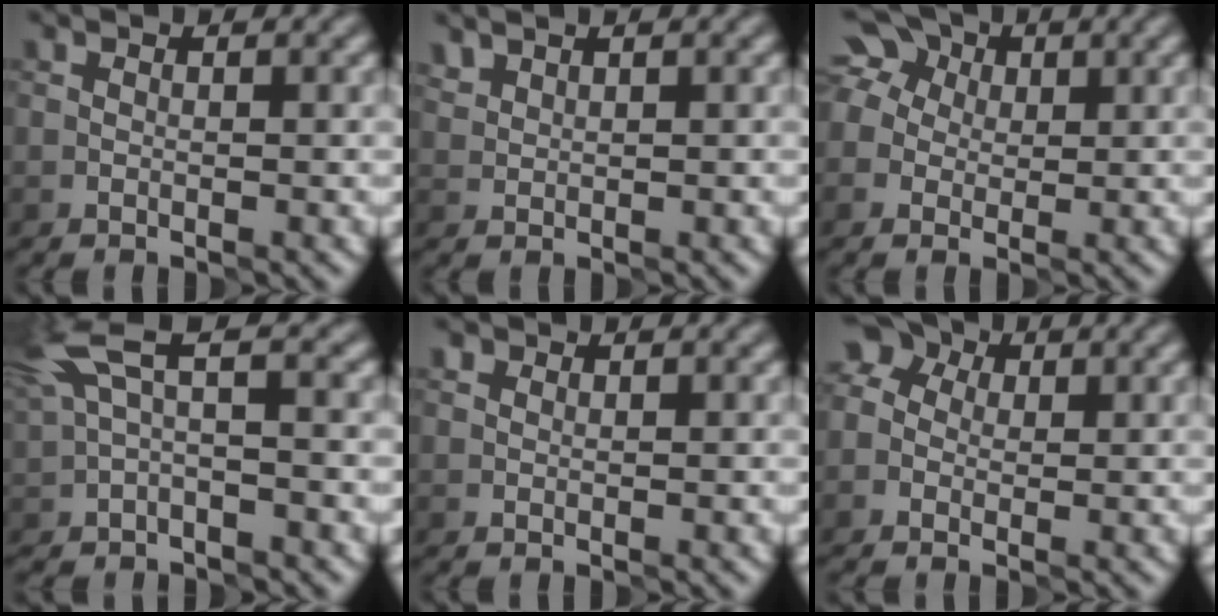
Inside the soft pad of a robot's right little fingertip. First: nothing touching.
{"total": 1.2, "force": [1.1, 0.5, 0.0], "torque": [-0.003, 0.003, 0.028]}
{"total": 7.6, "force": [2.8, 6.0, 3.6], "torque": [-0.064, 0.040, 0.020]}
{"total": 4.1, "force": [1.8, 1.2, 3.5], "torque": [-0.077, 0.011, 0.031]}
{"total": 1.1, "force": [0.7, 0.7, 0.4], "torque": [-0.005, -0.002, -0.001]}
{"total": 5.3, "force": [1.4, 4.2, 2.9], "torque": [-0.048, 0.028, -0.011]}